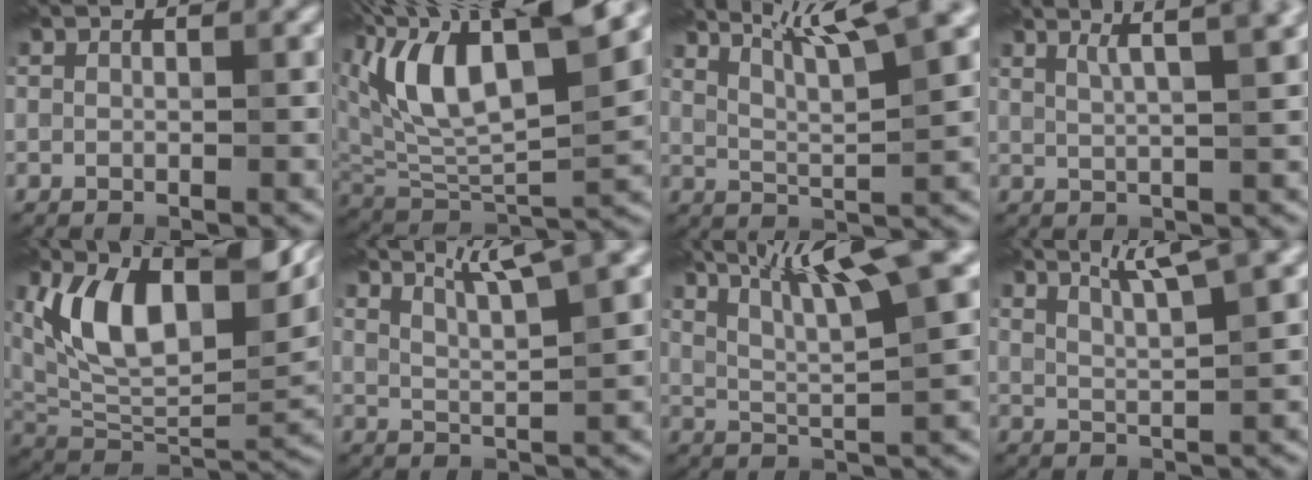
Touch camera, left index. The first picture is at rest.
{"total": 13.0, "force": [5.9, 5.4, 10.3], "torque": [-0.182, 0.016, 0.111]}
{"total": 8.1, "force": [5.5, 1.1, 5.9], "torque": [-0.095, 0.022, 0.086]}
{"total": 4.5, "force": [2.6, 1.1, 3.5], "torque": [-0.046, 0.027, 0.022]}
{"total": 13.3, "force": [4.9, 6.1, 10.7], "torque": [-0.188, 0.018, 0.092]}
{"total": 5.6, "force": [3.9, 0.9, 3.9], "torque": [-0.062, 0.028, 0.048]}
{"total": 10.0, "force": [5.2, 1.6, 8.5], "torque": [-0.141, 0.025, 0.092]}
{"total": 4.8, "force": [3.1, 0.7, 3.6], "torque": [-0.055, 0.027, 0.041]}